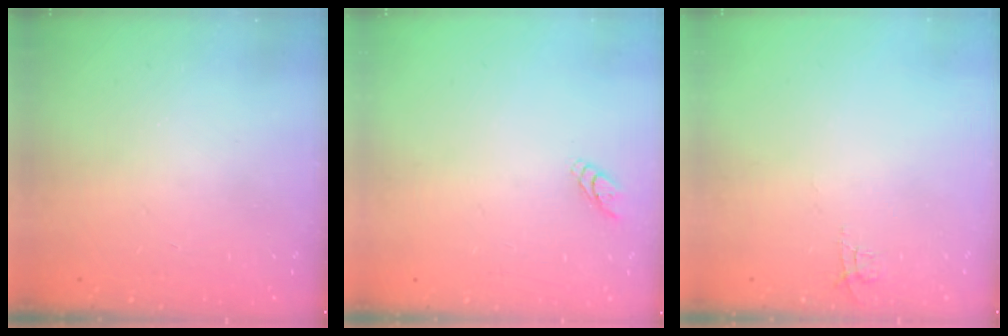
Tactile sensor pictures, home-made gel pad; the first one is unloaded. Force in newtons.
{"total": 2.8, "press": 2.8, "slide": 0.3}
{"total": 2.9, "press": 2.9, "slide": 0.3}